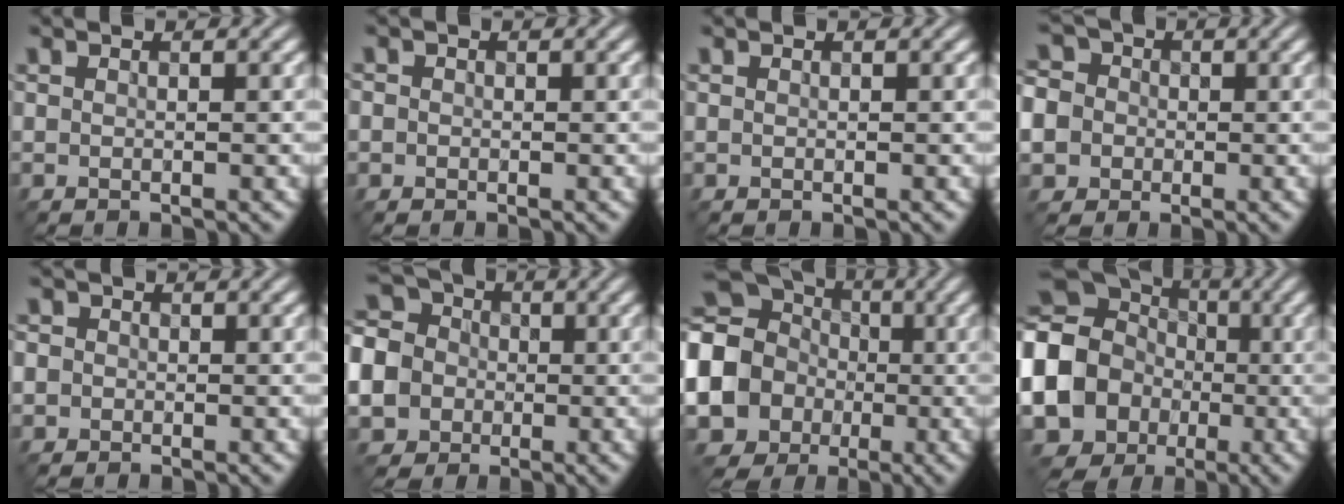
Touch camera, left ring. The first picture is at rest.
{"total": 0.9, "force": [-0.1, 0.9, 0.2], "torque": [0.002, -0.005, -0.005]}
{"total": 0.0}
{"total": 10.2, "force": [-2.1, 9.3, 3.7], "torque": [-0.092, 0.008, -0.072]}
{"total": 2.7, "force": [0.5, 2.5, 1.0], "torque": [-0.001, 0.015, -0.019]}
{"total": 13.5, "force": [-4.0, 11.9, 4.8], "torque": [-0.138, -0.018, -0.090]}
{"total": 17.6, "force": [-1.8, 16.1, 6.9], "torque": [-0.184, 0.006, -0.081]}
{"total": 20.1, "force": [-3.0, 18.3, 7.7], "torque": [-0.187, -0.003, -0.107]}